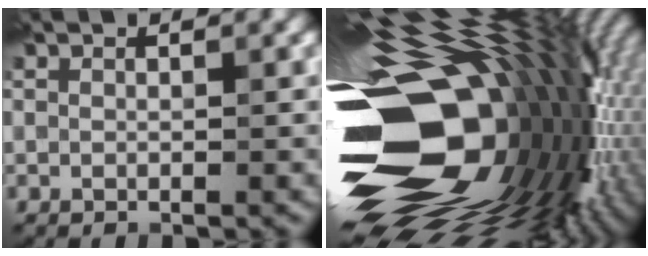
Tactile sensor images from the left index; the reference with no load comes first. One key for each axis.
{"total": 19.9, "fx": -1.9, "fy": 11.2, "fz": 16.3, "tx": -0.304, "ty": -0.044, "tz": -0.030}